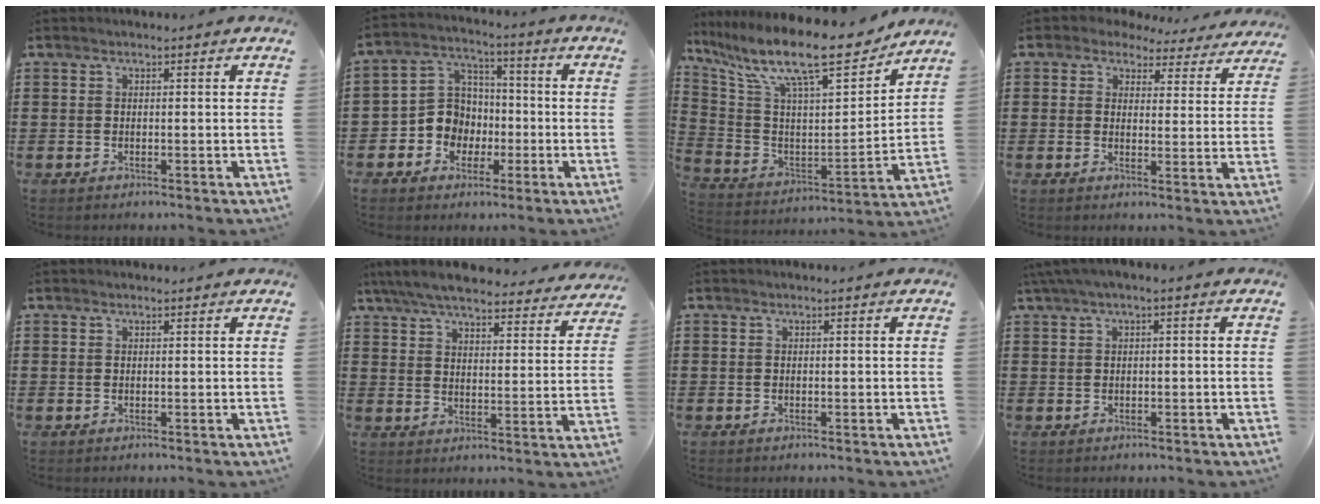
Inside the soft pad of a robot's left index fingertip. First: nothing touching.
{"total": 7.7, "force": [-2.1, 7.0, 2.3], "torque": [-0.082, 0.010, -0.042]}
{"total": 15.3, "force": [11.8, 3.0, 9.2], "torque": [-0.205, -0.075, 0.199]}
{"total": 3.6, "force": [3.2, 1.4, 0.9], "torque": [-0.026, -0.016, 0.054]}
{"total": 0.0}
{"total": 6.9, "force": [6.4, 0.7, 2.5], "torque": [-0.074, -0.031, 0.113]}
{"total": 0.0}
{"total": 1.6, "force": [-0.2, 0.3, 1.5], "torque": [-0.032, -0.005, -0.007]}